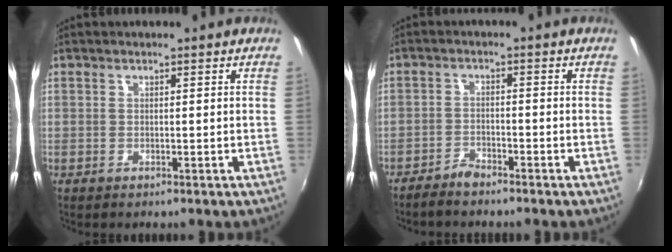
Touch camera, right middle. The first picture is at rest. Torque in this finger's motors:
{"motor_torque": [-0.19, -0.09, -0.02, -0.01]}